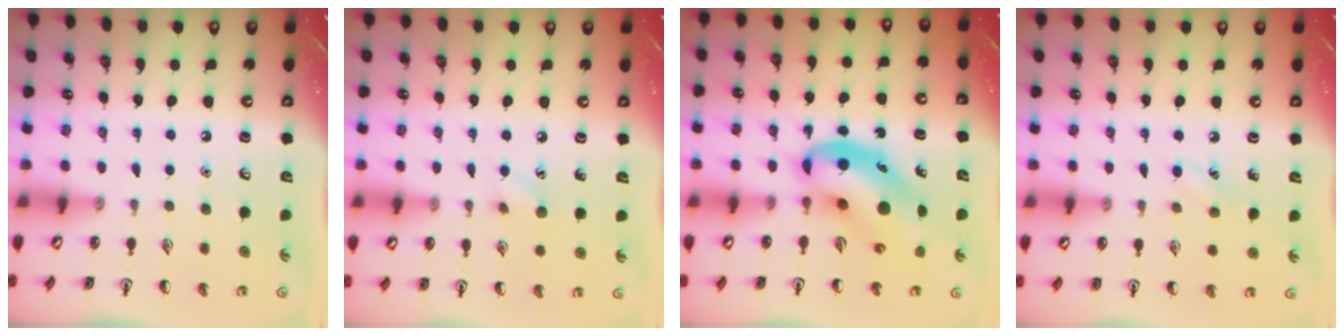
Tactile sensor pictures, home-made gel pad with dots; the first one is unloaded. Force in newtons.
{"total": 5.6, "press": 5.4, "slide": 1.6}
{"total": 11.6, "press": 11.2, "slide": 3.2}
{"total": 5.4, "press": 5.1, "slide": 1.6}